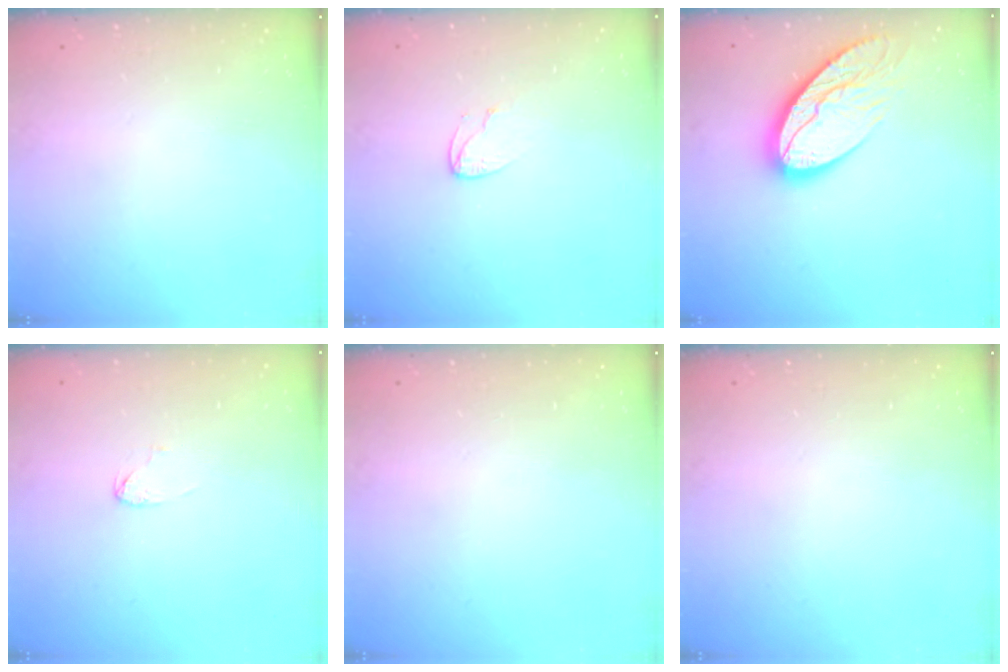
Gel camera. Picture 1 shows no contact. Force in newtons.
{"total": 4.5, "press": 4.5, "slide": 0.4}
{"total": 14.6, "press": 14.5, "slide": 1.4}
{"total": 3.0, "press": 3.0, "slide": 0.2}
{"total": 0.0}
{"total": 0.0}